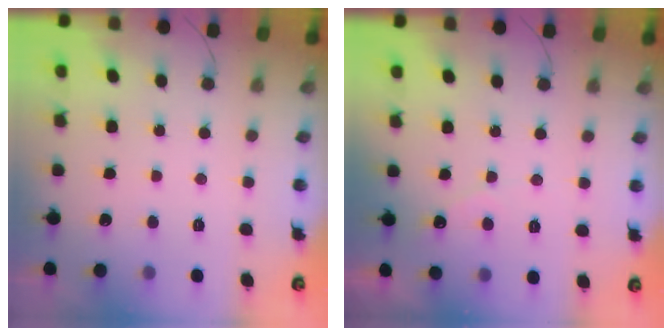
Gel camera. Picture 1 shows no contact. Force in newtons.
{"total": 2.7, "press": 2.7, "slide": 0.1}